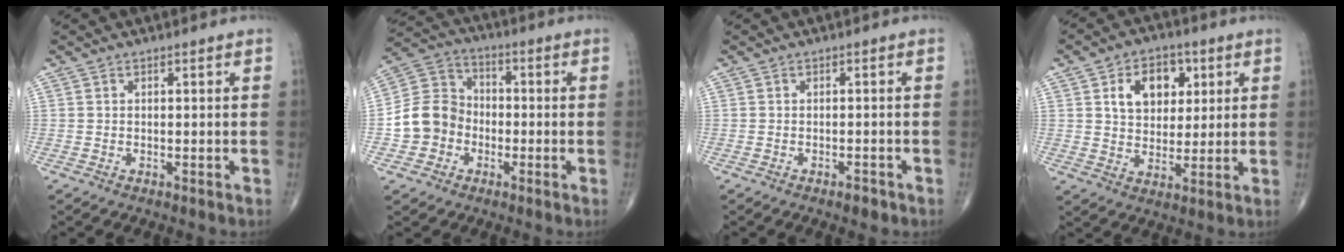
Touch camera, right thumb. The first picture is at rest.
{"total": 10.3, "force": [-2.7, 9.0, 4.2], "torque": [-0.058, 0.035, -0.057]}
{"total": 1.6, "force": [-1.1, 0.7, 1.0], "torque": [-0.016, 0.003, -0.016]}
{"total": 10.5, "force": [3.6, 7.5, 6.4], "torque": [-0.062, -0.008, 0.061]}